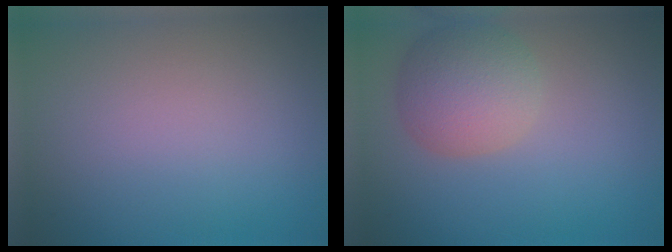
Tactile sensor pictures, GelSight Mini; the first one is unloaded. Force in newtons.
{"total": 5.5, "press": 5.5, "slide": 0.5}